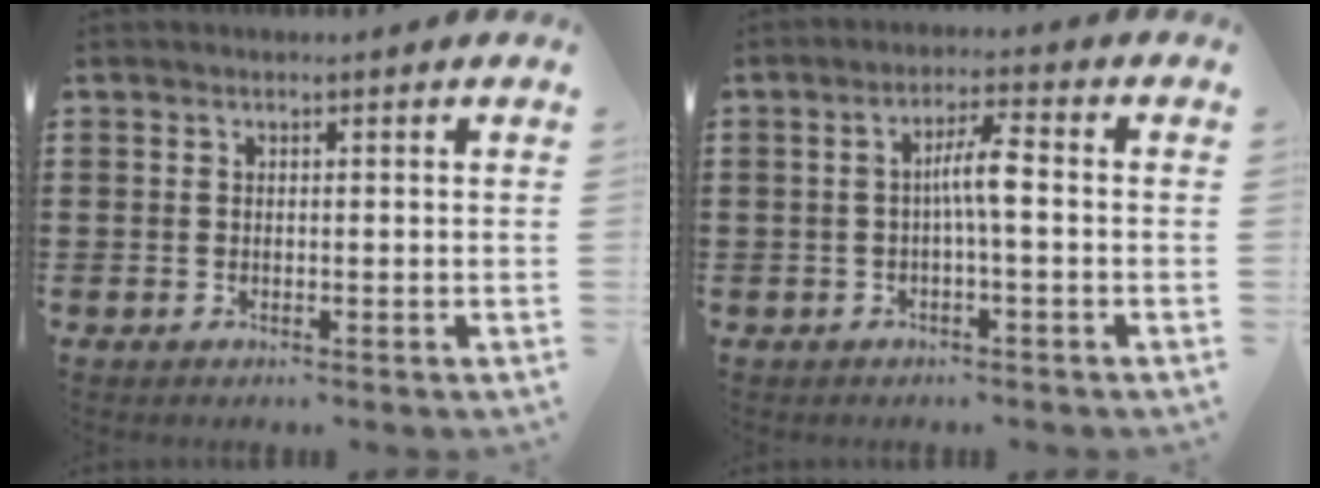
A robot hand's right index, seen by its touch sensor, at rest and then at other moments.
{"total": 4.5, "force": [-0.4, 0.5, 4.4], "torque": [-0.082, 0.007, -0.013]}